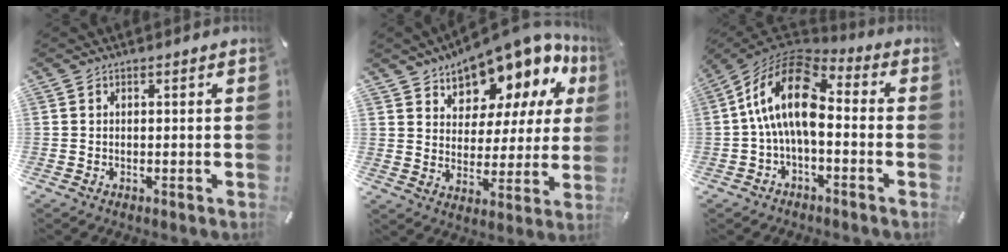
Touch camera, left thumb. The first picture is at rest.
{"total": 13.3, "force": [11.6, 5.5, 3.5], "torque": [-0.061, -0.115, 0.197]}
{"total": 17.0, "force": [0.4, 9.5, 14.1], "torque": [-0.280, 0.011, 0.004]}